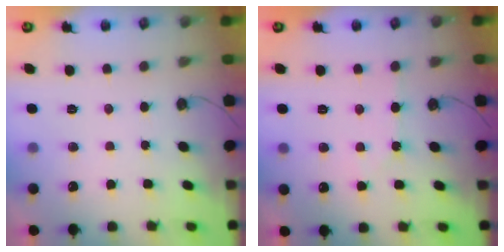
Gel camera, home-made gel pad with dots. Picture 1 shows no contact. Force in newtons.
{"total": 5.1, "press": 5.0, "slide": 0.8}